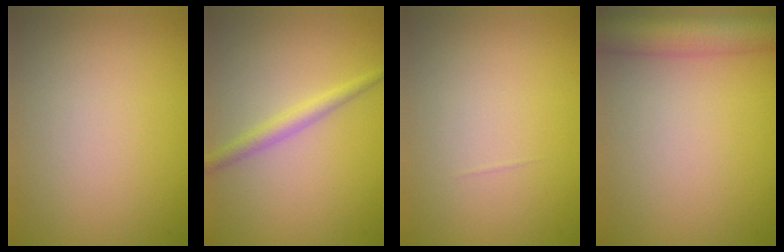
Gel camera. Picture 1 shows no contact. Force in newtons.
{"total": 1.9, "press": 1.9, "slide": 0.0}
{"total": 0.0}
{"total": 6.3, "press": 6.3, "slide": 0.2}